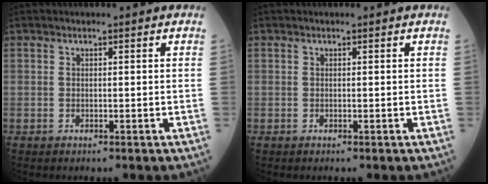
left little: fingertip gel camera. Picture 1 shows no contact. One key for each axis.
{"total": 0.0}